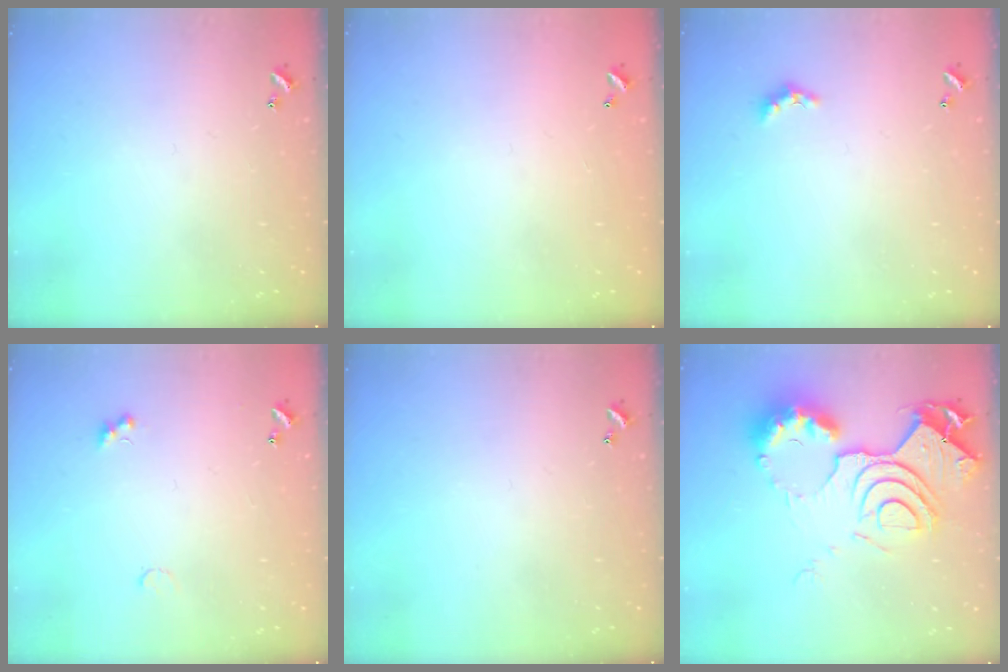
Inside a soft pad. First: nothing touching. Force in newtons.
{"total": 2.8, "press": 2.8, "slide": 0.1}
{"total": 2.6, "press": 2.5, "slide": 0.6}
{"total": 1.9, "press": 1.7, "slide": 0.7}
{"total": 0.0}
{"total": 18.5, "press": 18.4, "slide": 1.6}